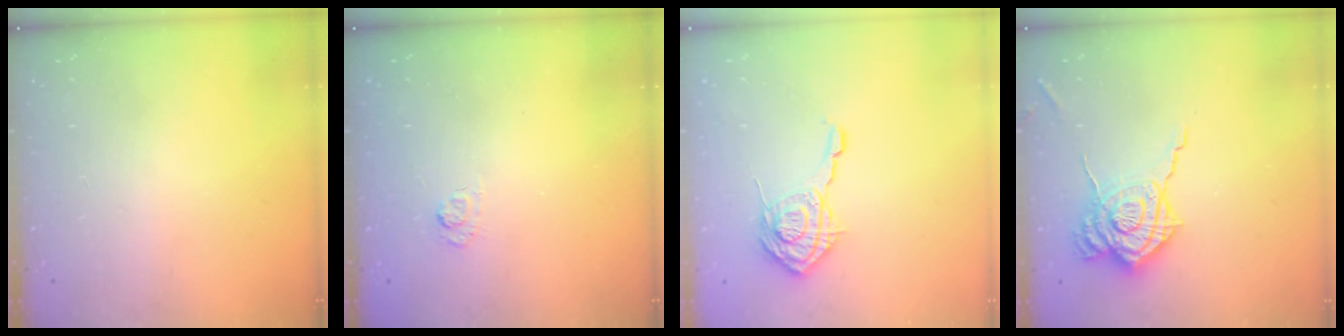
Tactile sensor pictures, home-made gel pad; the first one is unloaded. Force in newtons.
{"total": 2.7, "press": 2.3, "slide": 1.5}
{"total": 14.9, "press": 14.9, "slide": 0.5}
{"total": 16.3, "press": 16.3, "slide": 1.1}